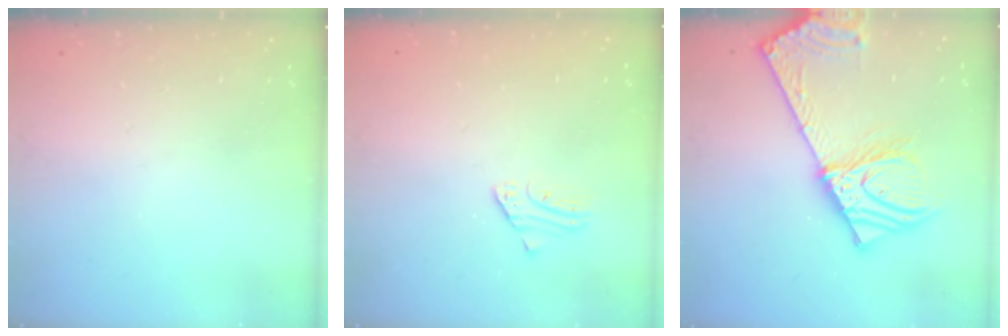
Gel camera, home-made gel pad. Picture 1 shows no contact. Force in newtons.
{"total": 2.2, "press": 2.2, "slide": 0.2}
{"total": 18.5, "press": 18.2, "slide": 3.7}